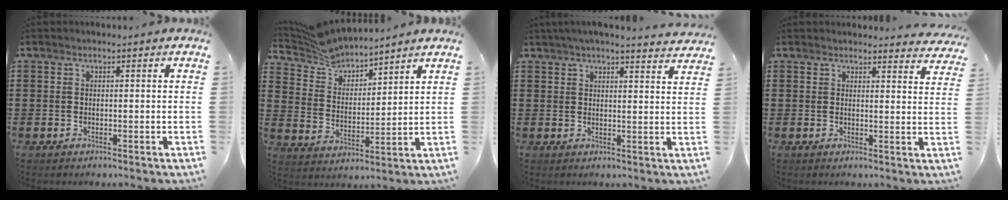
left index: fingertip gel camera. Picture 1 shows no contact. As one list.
[{"total": 5.8, "force": [5.7, 1.0, 0.5], "torque": [-0.040, -0.027, 0.101]}, {"total": 3.6, "force": [3.4, -0.3, 1.2], "torque": [-0.034, -0.011, 0.061]}, {"total": 2.5, "force": [2.5, 0.1, 0.1], "torque": [-0.002, -0.013, 0.047]}]